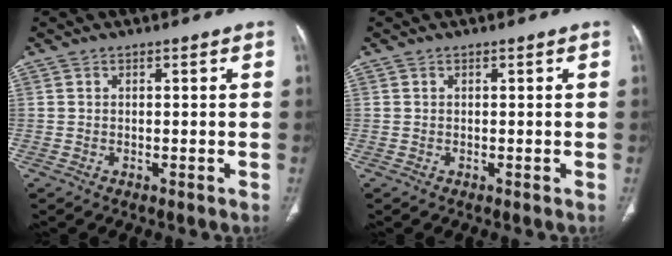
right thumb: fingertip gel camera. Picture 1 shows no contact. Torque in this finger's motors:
{"motor_torque": [0.00, -0.01, 0.01, -0.01, 0.00]}